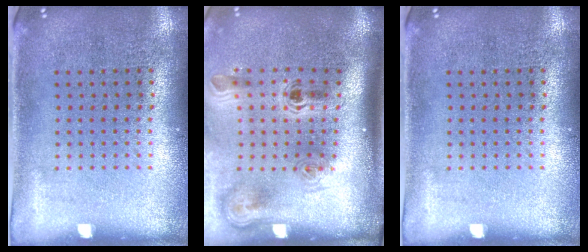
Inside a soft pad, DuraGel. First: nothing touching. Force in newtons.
{"total": 2.3, "press": 1.4, "slide": 1.8}
{"total": 0.0}